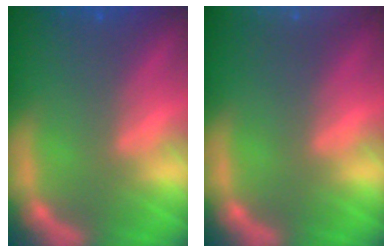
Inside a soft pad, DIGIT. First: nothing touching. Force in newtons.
{"total": 5.0}